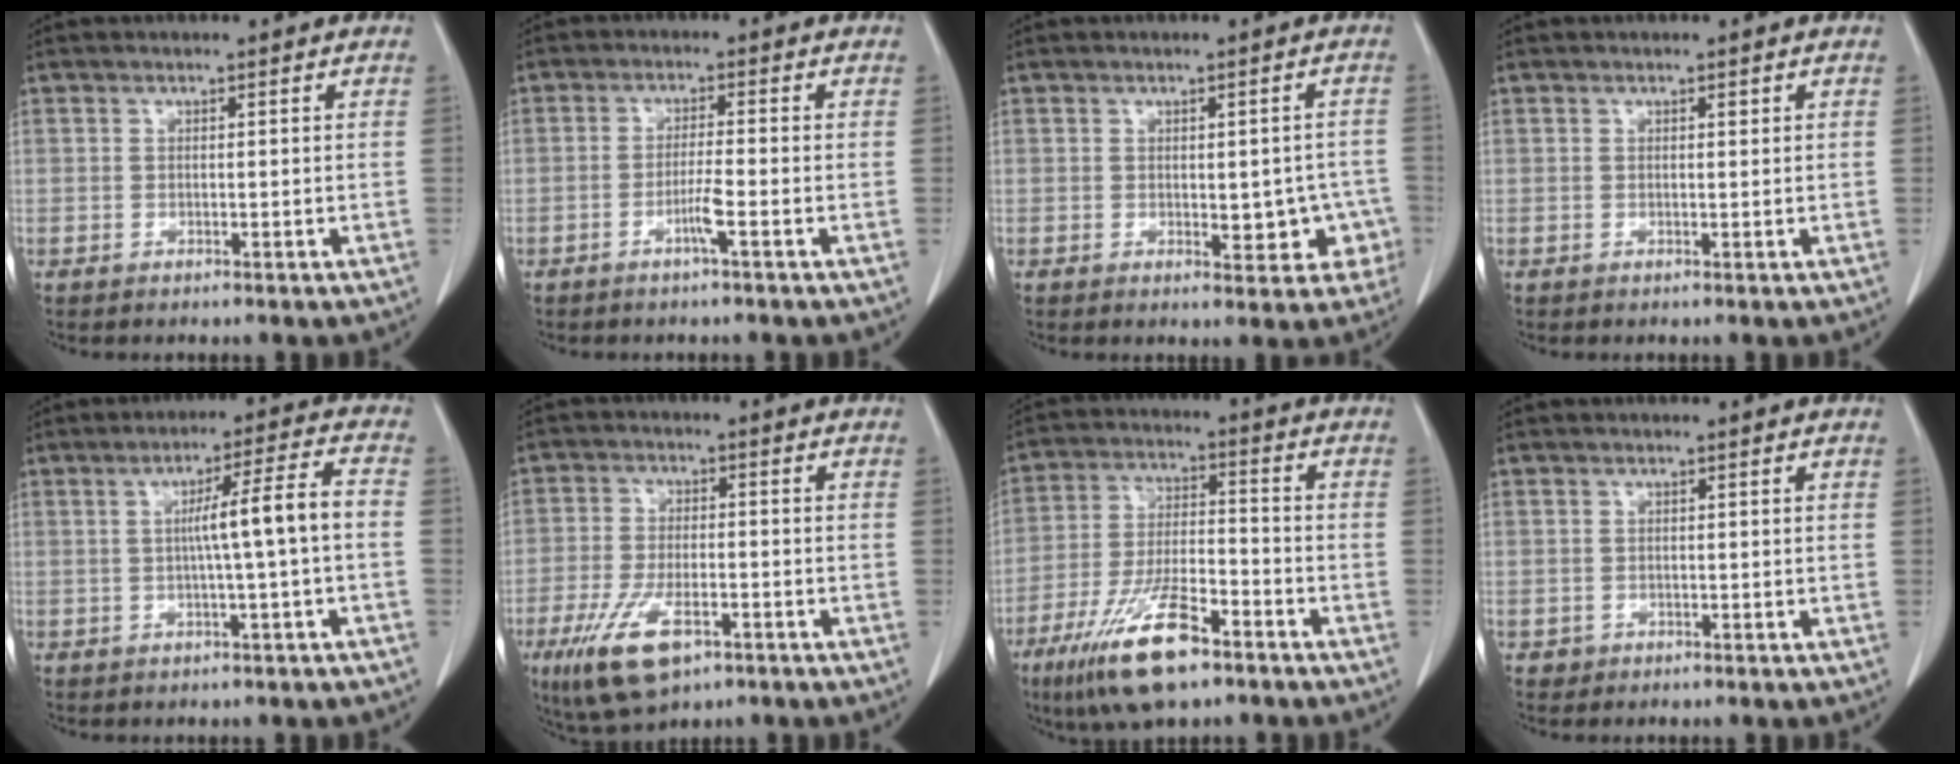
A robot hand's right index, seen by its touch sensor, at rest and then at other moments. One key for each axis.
{"total": 3.0, "fx": -1.5, "fy": -0.5, "fz": 2.6, "tx": -0.052, "ty": -0.003, "tz": -0.030}
{"total": 5.9, "fx": -1.2, "fy": 3.1, "fz": 4.9, "tx": -0.040, "ty": 0.013, "tz": -0.005}
{"total": 0.5, "fx": 0.3, "fy": 0.2, "fz": 0.4, "tx": -0.009, "ty": -0.002, "tz": 0.004}
{"total": 7.5, "fx": -0.6, "fy": -0.7, "fz": 7.5, "tx": -0.118, "ty": 0.016, "tz": -0.006}
{"total": 10.1, "fx": -5.3, "fy": 4.3, "fz": 7.5, "tx": -0.154, "ty": -0.011, "tz": -0.088}
{"total": 13.4, "fx": -8.4, "fy": 3.5, "fz": 9.9, "tx": -0.197, "ty": -0.015, "tz": -0.149}
{"total": 0.9, "fx": -0.4, "fy": 0.9, "fz": 0.0, "tx": -0.001, "ty": 0.004, "tz": -0.005}